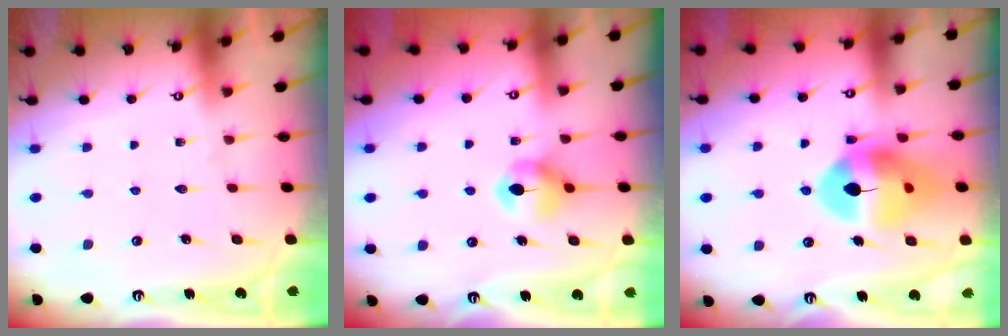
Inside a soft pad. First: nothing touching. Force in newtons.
{"total": 6.4, "press": 6.3, "slide": 0.8}
{"total": 15.0, "press": 14.9, "slide": 1.8}